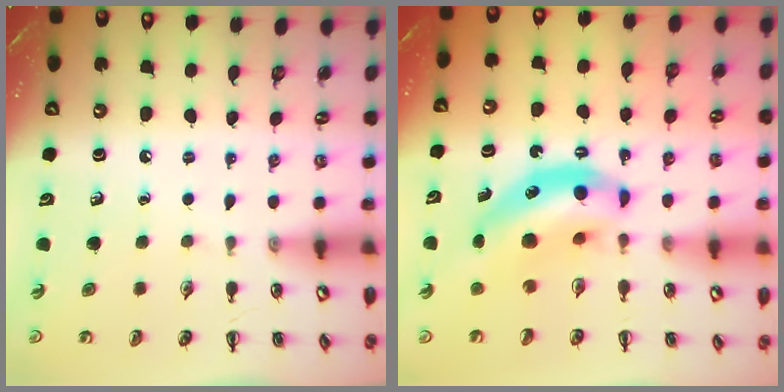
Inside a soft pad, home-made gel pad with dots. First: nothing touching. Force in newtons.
{"total": 10.6, "press": 10.3, "slide": 2.5}